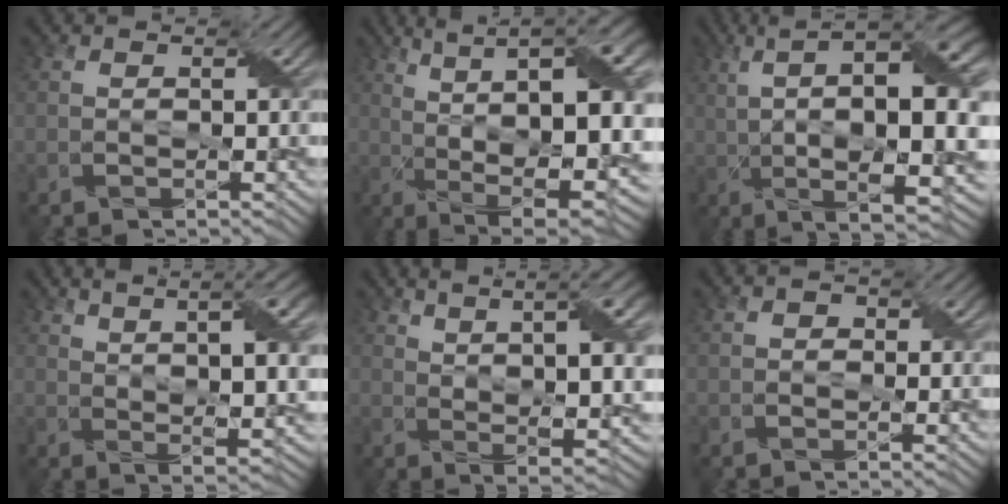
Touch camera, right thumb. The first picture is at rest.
{"total": 16.9, "force": [3.4, 6.4, 15.2], "torque": [-0.234, 0.019, 0.067]}
{"total": 15.5, "force": [3.4, 4.2, 14.6], "torque": [-0.244, 0.008, 0.072]}
{"total": 10.1, "force": [4.2, 3.0, 8.7], "torque": [-0.140, 0.007, 0.068]}
{"total": 11.4, "force": [4.5, 3.5, 9.8], "torque": [-0.159, 0.010, 0.071]}
{"total": 1.0, "force": [-0.2, 1.0, 0.2], "torque": [0.000, -0.002, -0.007]}